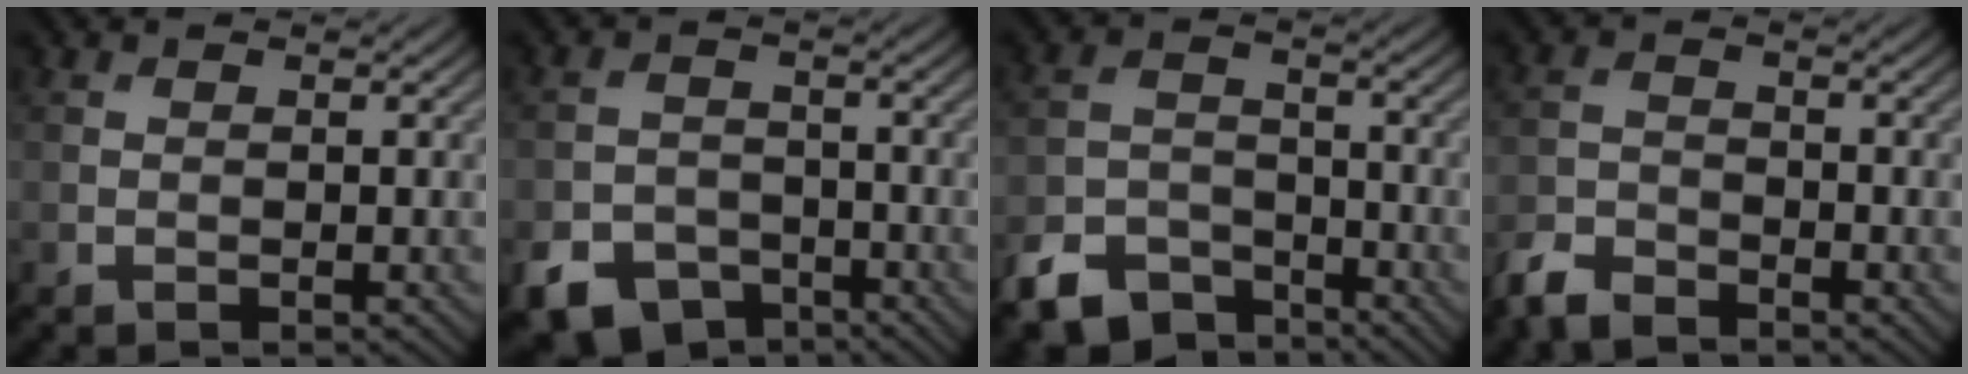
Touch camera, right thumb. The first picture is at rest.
{"total": 6.8, "force": [-4.7, 4.2, 2.5], "torque": [-0.054, -0.015, -0.086]}
{"total": 7.6, "force": [-5.9, 3.8, 2.8], "torque": [-0.060, -0.014, -0.119]}
{"total": 4.2, "force": [-3.7, 1.4, 1.4], "torque": [-0.032, -0.008, -0.086]}